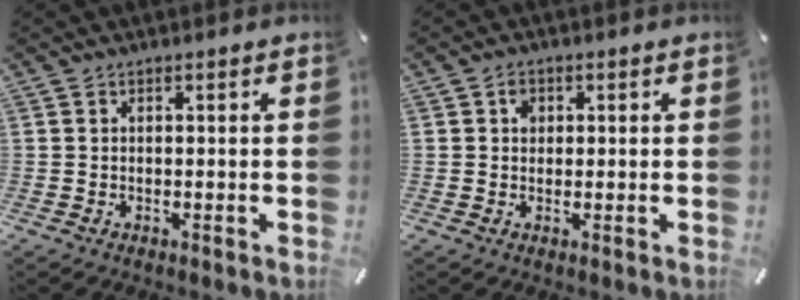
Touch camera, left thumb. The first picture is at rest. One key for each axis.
{"total": 2.3, "fx": 0.3, "fy": 2.0, "fz": 1.0, "tx": -0.006, "ty": 0.001, "tz": -0.001}